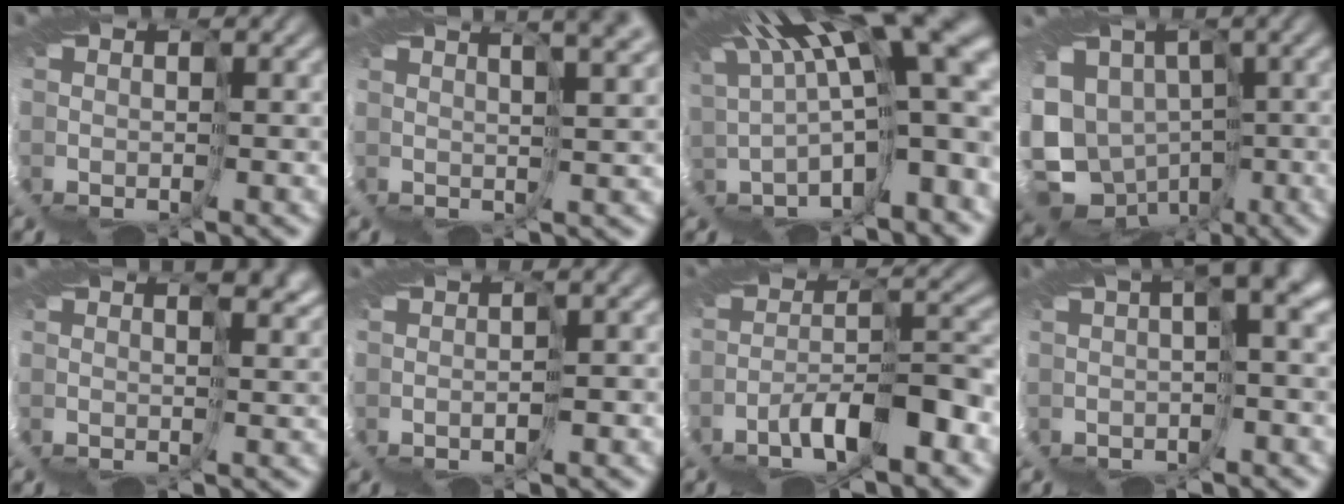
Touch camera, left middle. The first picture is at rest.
{"total": 5.1, "force": [4.2, -0.6, 2.9], "torque": [-0.032, 0.021, 0.055]}
{"total": 10.7, "force": [5.0, 0.6, 9.4], "torque": [-0.151, -0.022, 0.124]}
{"total": 6.2, "force": [-2.0, 5.7, 1.7], "torque": [-0.081, -0.025, -0.030]}
{"total": 2.2, "force": [1.7, -0.2, 1.4], "torque": [-0.022, -0.002, 0.037]}
{"total": 3.9, "force": [0.1, -3.4, -1.8], "torque": [0.030, -0.008, 0.009]}
{"total": 3.5, "force": [-2.3, -2.4, 1.3], "torque": [-0.032, 0.006, -0.052]}
{"total": 3.2, "force": [0.3, -3.0, 1.1], "torque": [-0.030, 0.000, 0.000]}